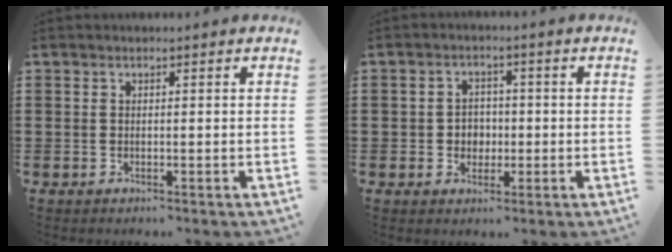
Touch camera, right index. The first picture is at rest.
{"total": 2.9, "force": [-0.6, 2.6, 1.1], "torque": [-0.030, 0.005, -0.017]}